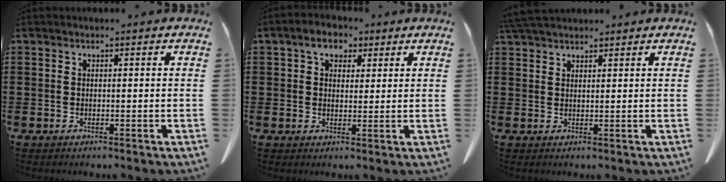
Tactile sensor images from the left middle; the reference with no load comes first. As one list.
[{"total": 4.6, "force": [2.7, 3.0, 2.2], "torque": [-0.051, 0.010, 0.047]}, {"total": 3.1, "force": [2.9, 0.6, 1.1], "torque": [-0.030, -0.001, 0.056]}]